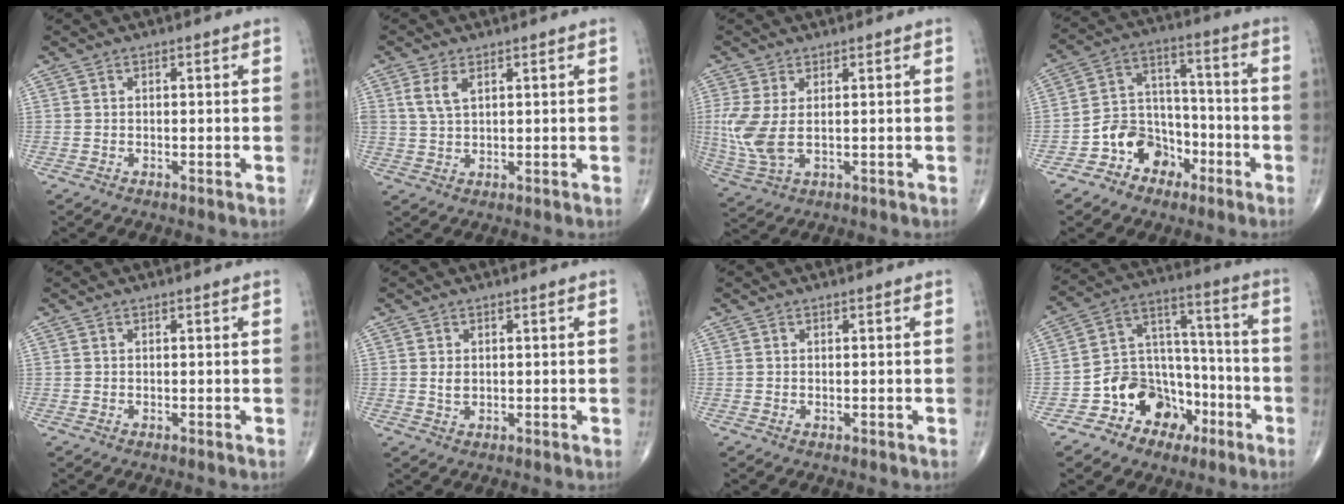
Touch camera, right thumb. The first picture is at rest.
{"total": 4.0, "force": [1.8, 2.0, 3.0], "torque": [-0.064, 0.000, 0.040]}
{"total": 8.1, "force": [0.5, 4.1, 7.0], "torque": [-0.182, -0.007, 0.023]}
{"total": 10.8, "force": [-5.8, 8.3, 4.0], "torque": [-0.029, 0.073, -0.103]}
{"total": 0.0}
{"total": 1.8, "force": [0.3, 1.3, 1.2], "torque": [-0.018, -0.003, 0.008]}
{"total": 0.0}
{"total": 15.0, "force": [-7.1, 11.4, 6.7], "torque": [-0.055, 0.085, -0.116]}